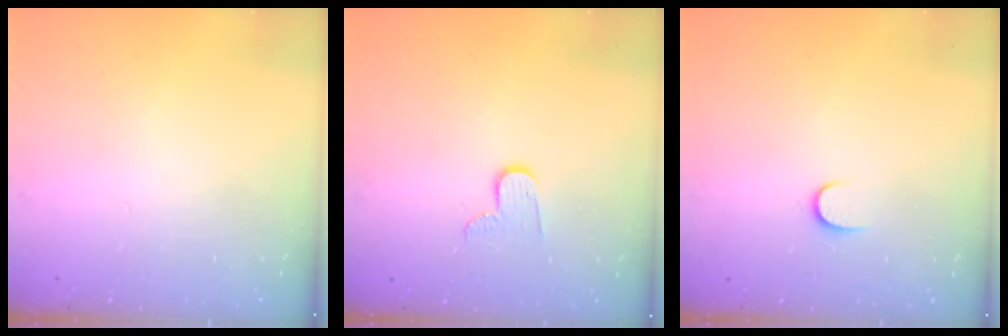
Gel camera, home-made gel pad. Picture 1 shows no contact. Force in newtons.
{"total": 7.6, "press": 7.6, "slide": 0.6}
{"total": 5.3, "press": 5.3, "slide": 0.5}